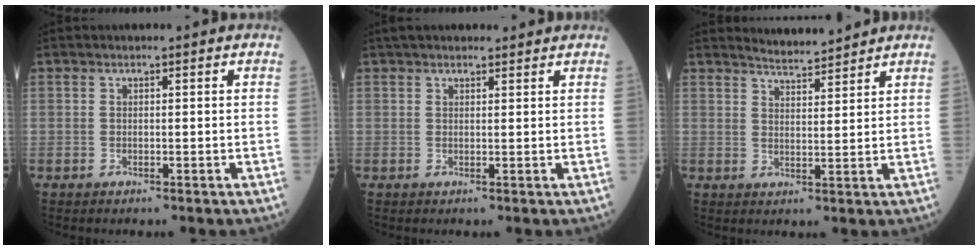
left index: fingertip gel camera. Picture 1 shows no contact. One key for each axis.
{"total": 5.8, "fx": 5.2, "fy": 1.6, "fz": 1.9, "tx": -0.020, "ty": 0.035, "tz": 0.074}
{"total": 4.4, "fx": 4.4, "fy": 0.0, "fz": 0.5, "tx": -0.018, "ty": 0.003, "tz": 0.073}